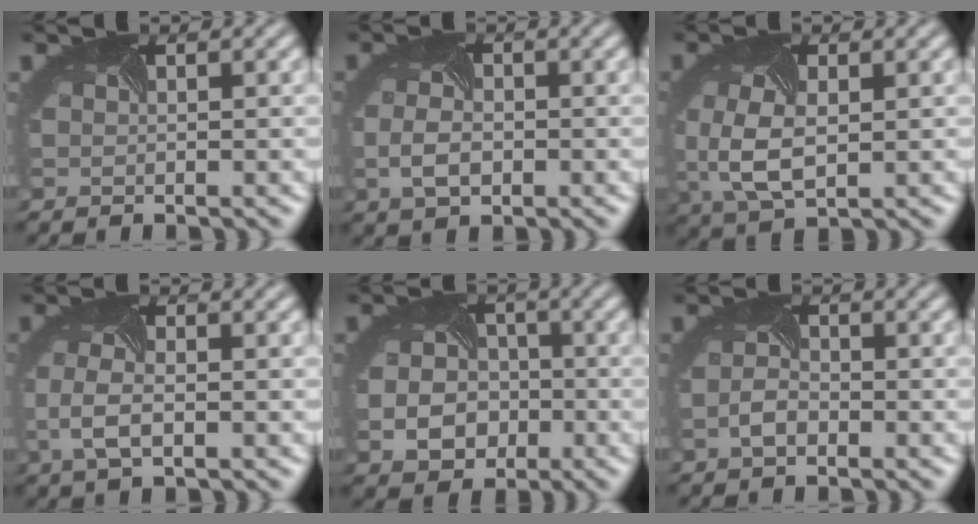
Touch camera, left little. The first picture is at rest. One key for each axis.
{"total": 2.7, "fx": -1.1, "fy": 1.7, "fz": 1.8, "tx": -0.049, "ty": -0.004, "tz": -0.014}
{"total": 5.1, "fx": -1.0, "fy": 2.9, "fz": 4.1, "tx": -0.114, "ty": -0.011, "tz": -0.007}
{"total": 3.0, "fx": -1.2, "fy": 1.3, "fz": 2.3, "tx": -0.070, "ty": -0.005, "tz": -0.015}
{"total": 5.5, "fx": -1.9, "fy": 4.3, "fz": 2.8, "tx": -0.051, "ty": -0.015, "tz": -0.023}
{"total": 1.9, "fx": -1.5, "fy": 0.7, "fz": 0.9, "tx": -0.032, "ty": -0.002, "tz": -0.023}